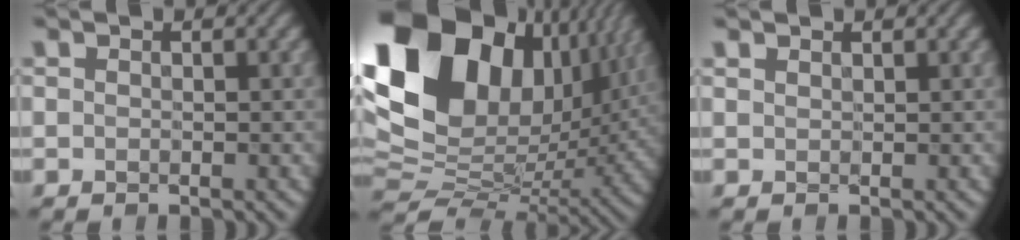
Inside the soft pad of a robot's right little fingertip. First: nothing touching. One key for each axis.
{"total": 19.0, "fx": 6.1, "fy": 13.1, "fz": 12.3, "tx": -0.280, "ty": 0.023, "tz": 0.121}
{"total": 1.3, "fx": 1.2, "fy": 0.5, "fz": 0.4, "tx": -0.013, "ty": 0.000, "tz": 0.020}